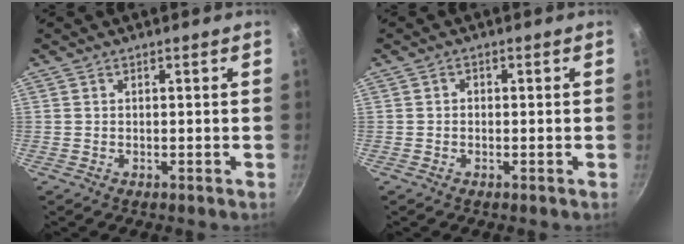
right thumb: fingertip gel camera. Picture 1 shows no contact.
{"total": 0.8, "force": [-0.3, 0.7, 0.3], "torque": [-0.005, 0.004, -0.005]}